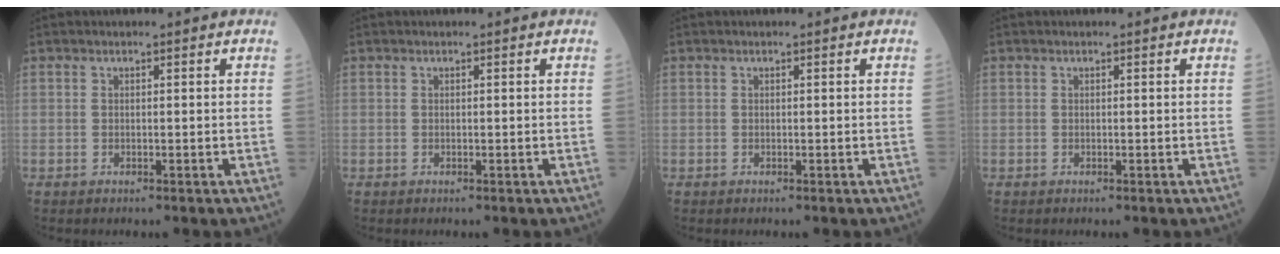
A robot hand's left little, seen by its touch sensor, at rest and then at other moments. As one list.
[{"total": 0.0}, {"total": 0.0}, {"total": 0.0}]